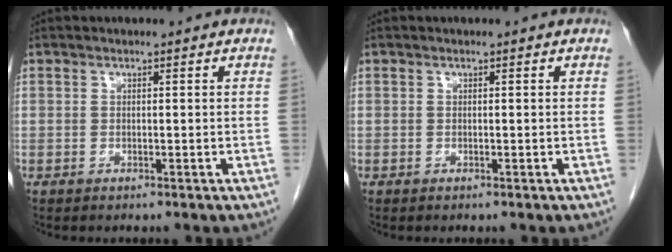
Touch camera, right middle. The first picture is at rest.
{"total": 0.0}